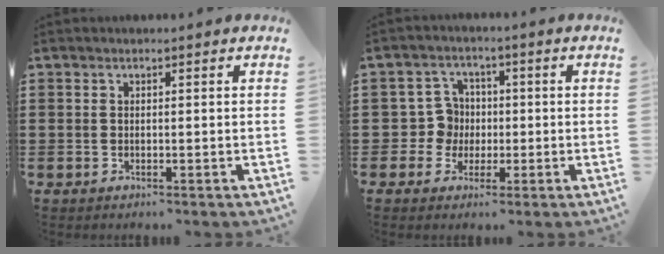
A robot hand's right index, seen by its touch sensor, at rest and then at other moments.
{"total": 5.2, "force": [-0.2, 4.9, 1.8], "torque": [-0.054, 0.015, -0.002]}